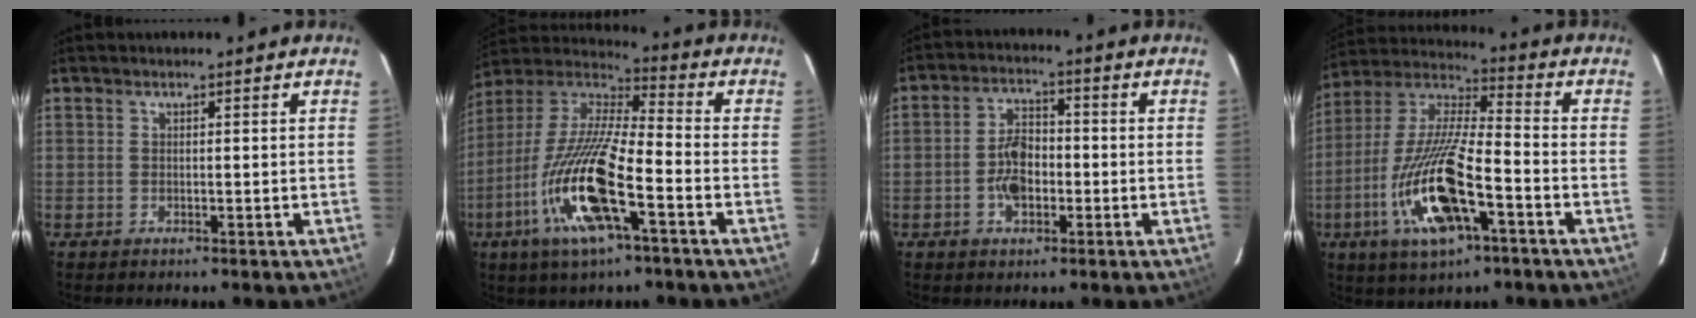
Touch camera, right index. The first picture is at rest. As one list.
[{"total": 18.3, "force": [-6.8, 3.1, 16.7], "torque": [-0.355, -0.017, -0.130]}, {"total": 6.1, "force": [-1.5, 3.3, 5.0], "torque": [-0.101, 0.013, -0.029]}, {"total": 17.6, "force": [-6.7, 3.9, 15.9], "torque": [-0.332, -0.013, -0.119]}]